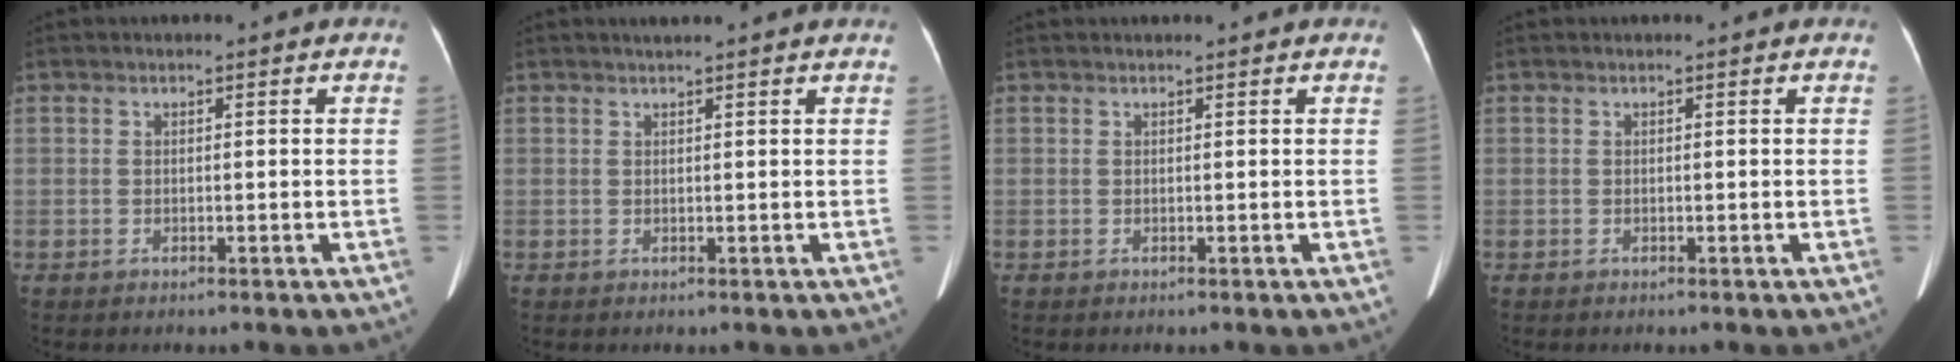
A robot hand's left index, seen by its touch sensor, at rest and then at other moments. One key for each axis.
{"total": 2.7, "fx": 2.4, "fy": -0.3, "fz": 1.2, "tx": -0.016, "ty": 0.018, "tz": 0.033}
{"total": 0.7, "fx": 0.7, "fy": 0.0, "fz": 0.1, "tx": 0.000, "ty": 0.009, "tz": 0.010}
{"total": 0.0}